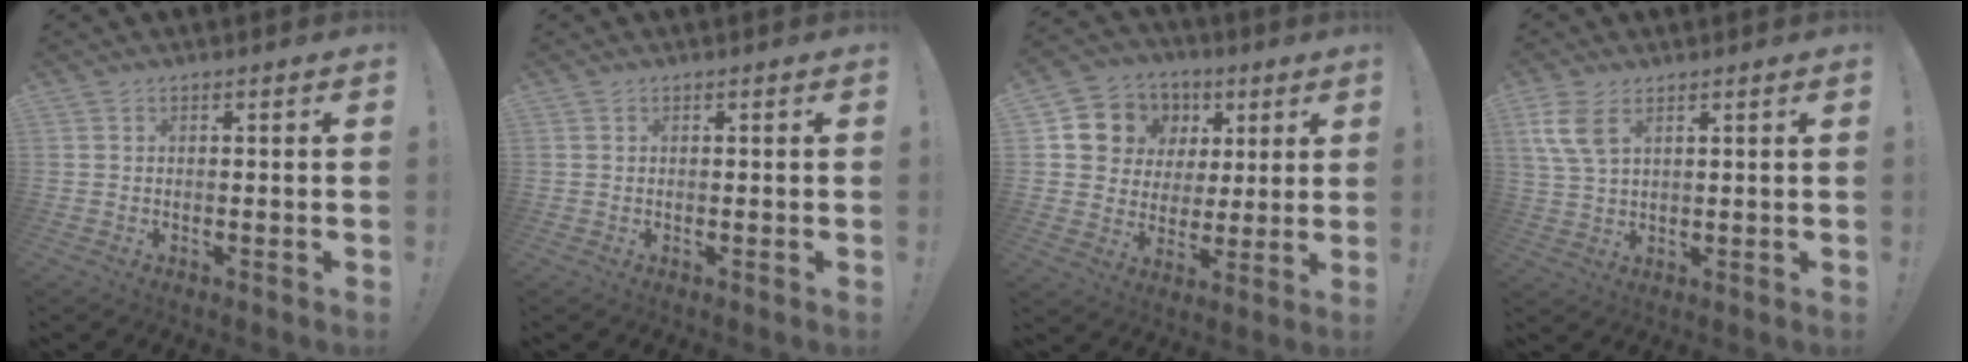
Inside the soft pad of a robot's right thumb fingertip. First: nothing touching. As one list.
[{"total": 0.0}, {"total": 10.6, "force": [3.7, 9.7, 2.1], "torque": [-0.034, -0.021, 0.087]}, {"total": 7.8, "force": [3.7, 4.4, 5.3], "torque": [-0.104, -0.011, 0.070]}]